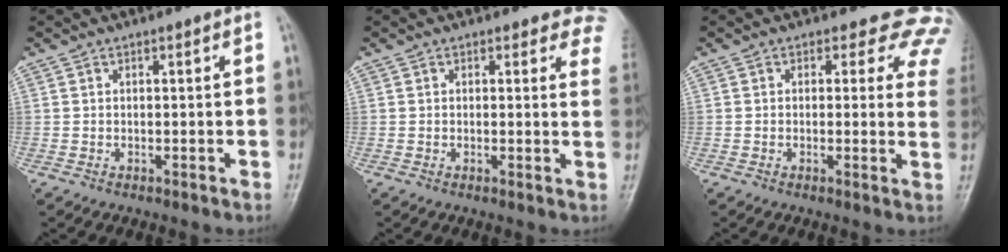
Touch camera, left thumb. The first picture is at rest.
{"total": 6.4, "force": [5.5, 3.0, 1.3], "torque": [0.034, -0.017, 0.027]}
{"total": 9.8, "force": [7.9, 5.2, 2.6], "torque": [0.028, -0.027, 0.050]}